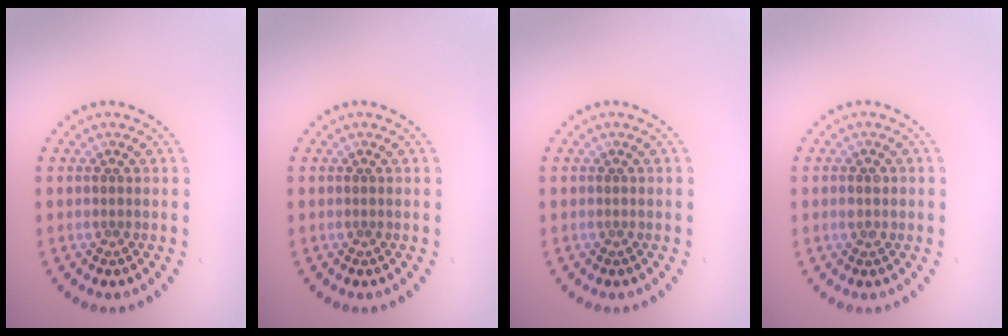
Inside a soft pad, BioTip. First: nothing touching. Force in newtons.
{"total": 0.0}
{"total": 0.0}
{"total": 1.4, "press": 1.4, "slide": 0.1}